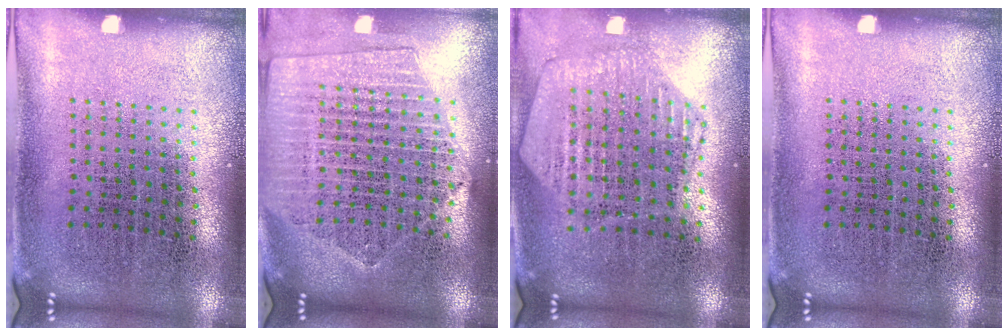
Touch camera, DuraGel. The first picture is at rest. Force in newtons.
{"total": 2.0, "press": 1.9, "slide": 0.9}
{"total": 1.2, "press": 1.2, "slide": 0.2}
{"total": 0.0}